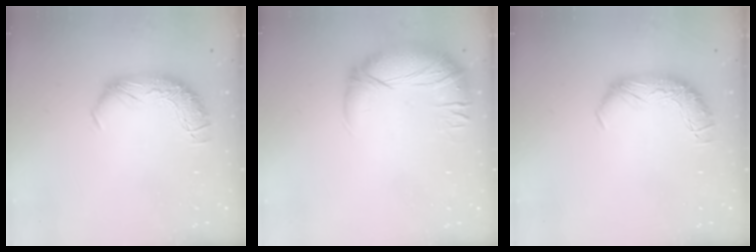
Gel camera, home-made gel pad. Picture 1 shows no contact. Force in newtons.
{"total": 2.9, "press": 0.1, "slide": 2.9}
{"total": 0.0}